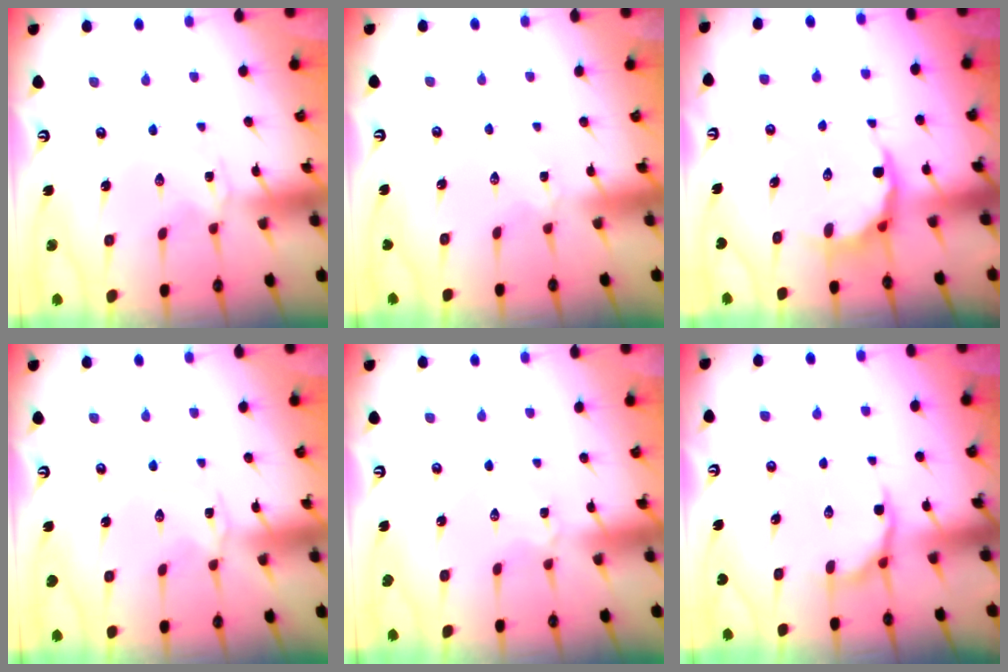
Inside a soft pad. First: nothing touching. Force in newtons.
{"total": 3.0, "press": 3.0, "slide": 0.5}
{"total": 7.5, "press": 7.2, "slide": 2.1}
{"total": 0.7, "press": 0.7, "slide": 0.1}
{"total": 2.1, "press": 2.1, "slide": 0.2}
{"total": 6.8, "press": 6.3, "slide": 2.5}